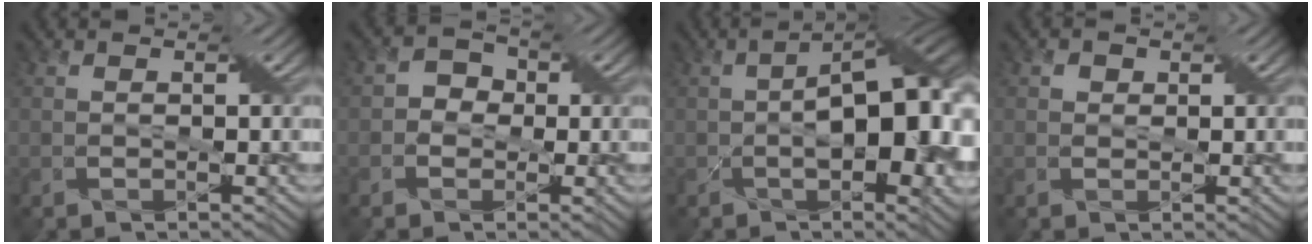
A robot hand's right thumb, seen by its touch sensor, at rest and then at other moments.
{"total": 2.7, "force": [-0.3, 2.5, 0.9], "torque": [-0.010, 0.009, -0.015]}
{"total": 14.4, "force": [-0.8, 6.1, 13.0], "torque": [-0.192, -0.010, -0.010]}
{"total": 1.2, "force": [0.5, 1.1, 0.3], "torque": [-0.006, 0.002, 0.004]}